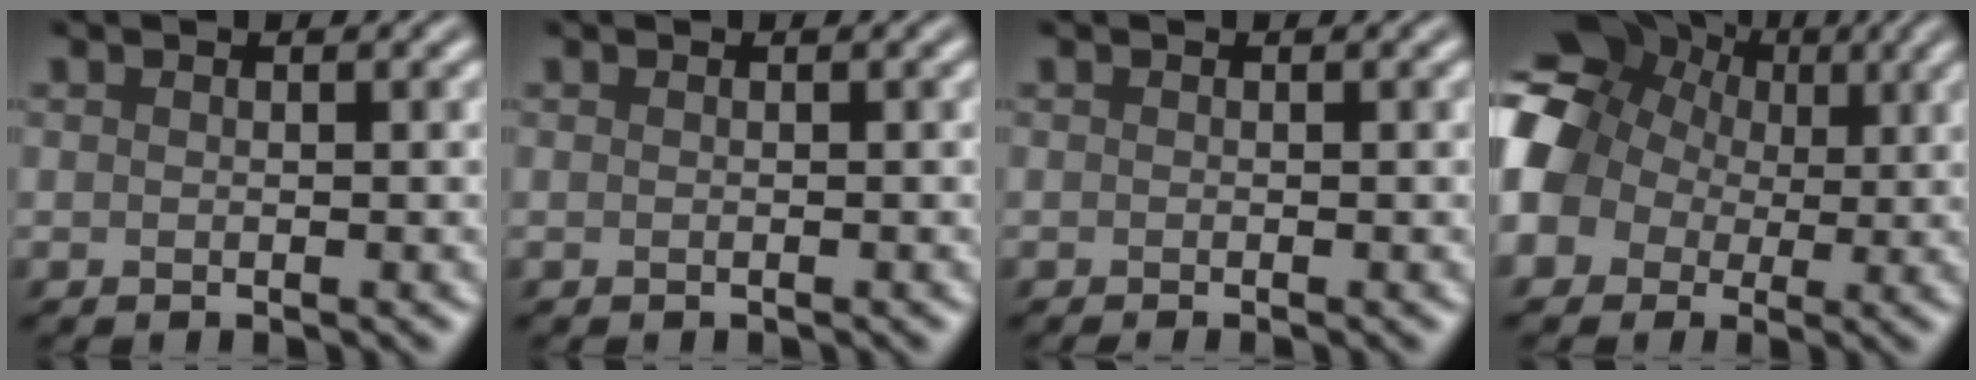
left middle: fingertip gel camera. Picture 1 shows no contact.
{"total": 0.8, "force": [-0.5, -0.3, -0.5], "torque": [0.011, -0.006, -0.005]}
{"total": 0.9, "force": [-0.9, 0.0, 0.1], "torque": [0.016, -0.014, -0.008]}
{"total": 11.9, "force": [0.4, 10.9, 4.7], "torque": [-0.133, 0.033, -0.013]}